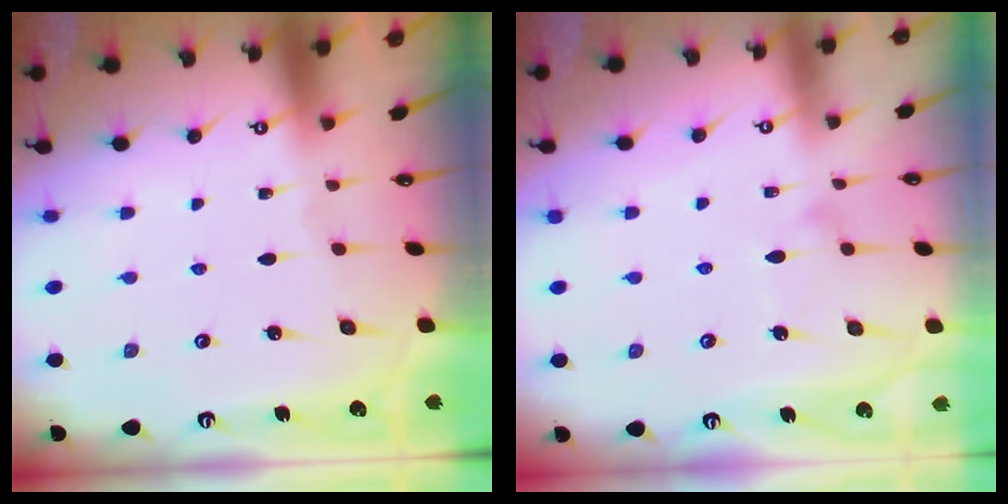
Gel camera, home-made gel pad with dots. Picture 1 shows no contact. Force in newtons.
{"total": 9.0, "press": 9.0, "slide": 0.6}